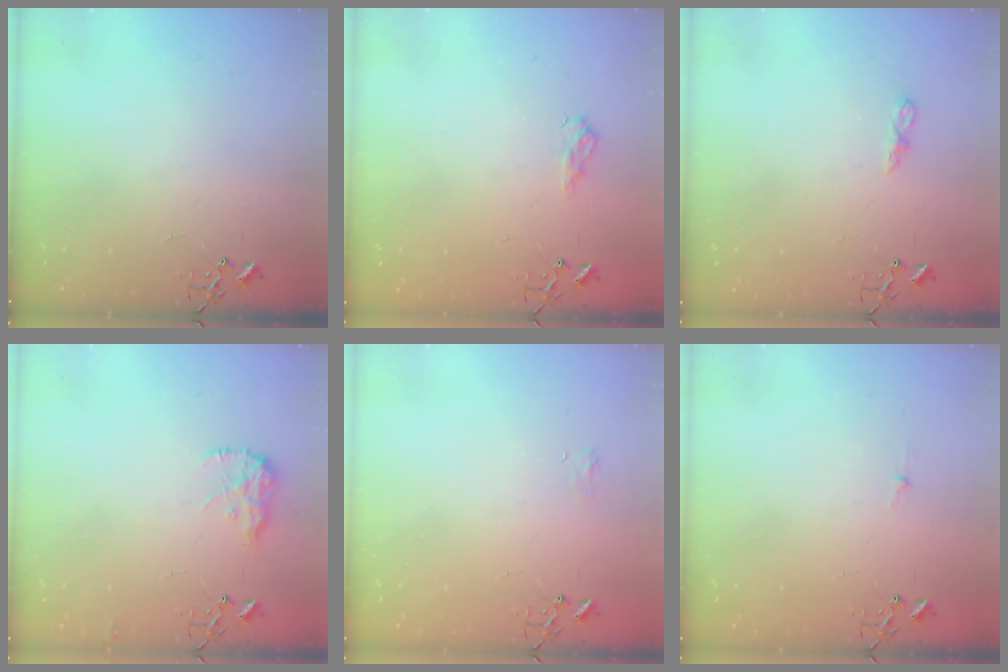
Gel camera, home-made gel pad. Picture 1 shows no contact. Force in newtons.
{"total": 8.2, "press": 8.2, "slide": 0.9}
{"total": 5.0, "press": 5.0, "slide": 0.5}
{"total": 9.8, "press": 9.8, "slide": 0.2}
{"total": 5.1, "press": 5.1, "slide": 0.6}
{"total": 2.7, "press": 2.7, "slide": 0.3}